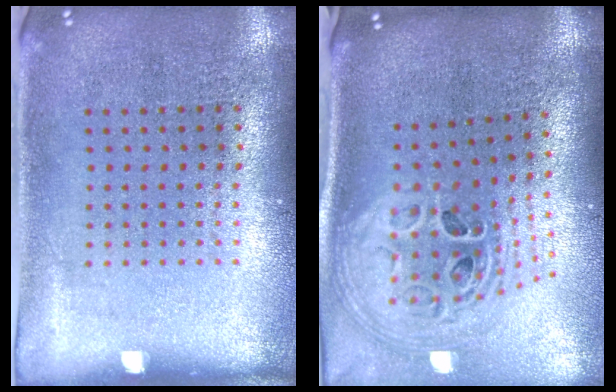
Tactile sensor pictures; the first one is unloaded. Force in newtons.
{"total": 2.9, "press": 2.0, "slide": 2.1}